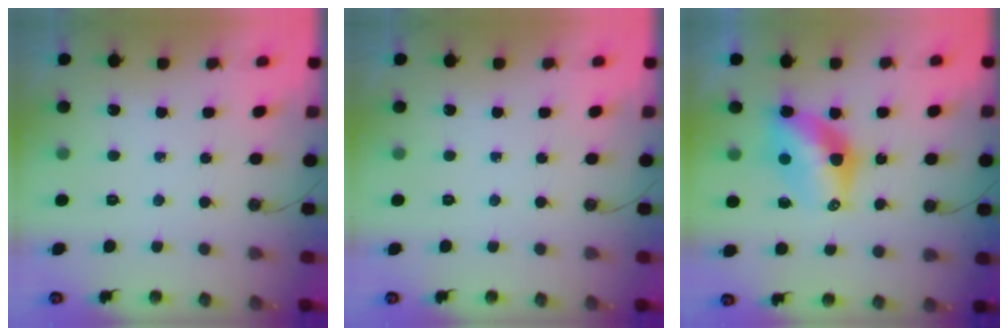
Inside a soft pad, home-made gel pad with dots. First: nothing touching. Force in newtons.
{"total": 0.0}
{"total": 10.5, "press": 10.5, "slide": 1.0}